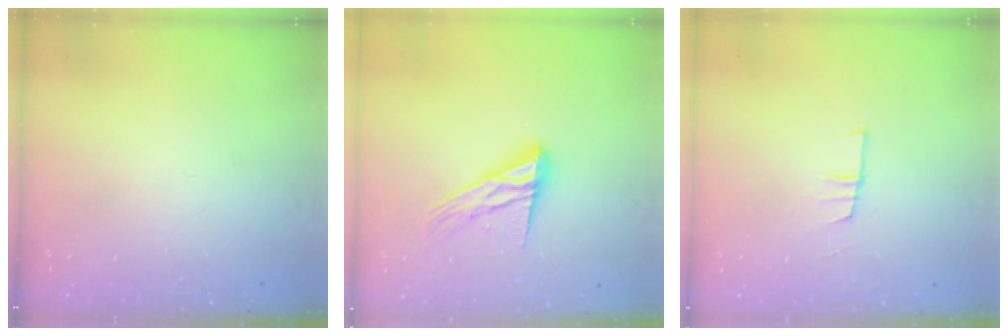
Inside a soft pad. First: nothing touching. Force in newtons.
{"total": 14.6, "press": 14.5, "slide": 1.1}
{"total": 6.4, "press": 5.7, "slide": 2.9}